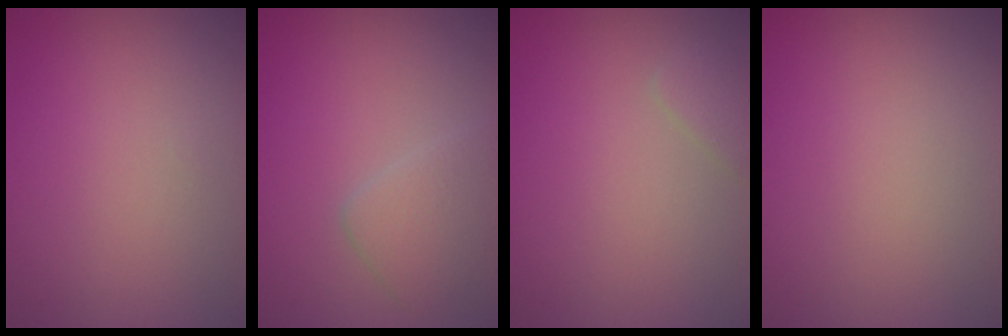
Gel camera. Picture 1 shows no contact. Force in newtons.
{"total": 2.8, "press": 2.8, "slide": 0.2}
{"total": 0.9, "press": 0.9, "slide": 0.1}
{"total": 0.0}